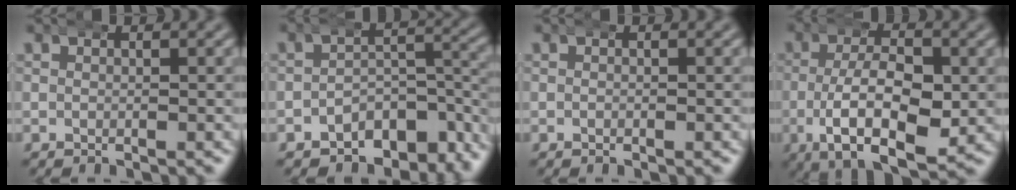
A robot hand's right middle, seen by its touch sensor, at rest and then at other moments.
{"total": 7.0, "force": [-5.0, 3.5, 3.5], "torque": [-0.029, -0.012, -0.076]}
{"total": 0.0}
{"total": 9.8, "force": [-3.3, 4.9, 7.9], "torque": [-0.149, -0.032, -0.037]}